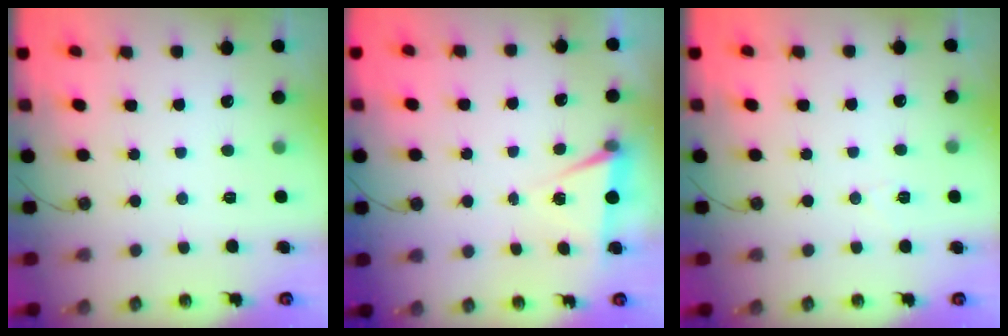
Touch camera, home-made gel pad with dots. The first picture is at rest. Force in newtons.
{"total": 4.8, "press": 1.9, "slide": 4.4}
{"total": 4.8, "press": 4.5, "slide": 1.7}